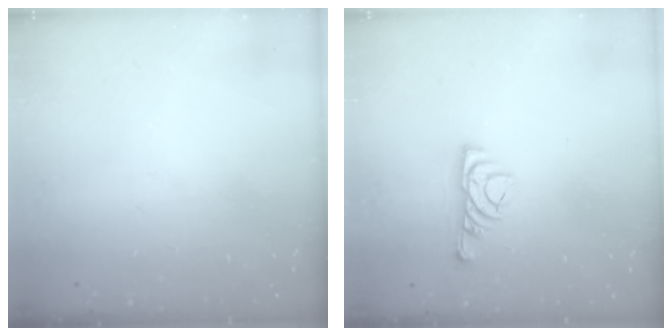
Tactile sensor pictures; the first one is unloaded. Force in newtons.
{"total": 5.0, "press": 4.9, "slide": 1.1}